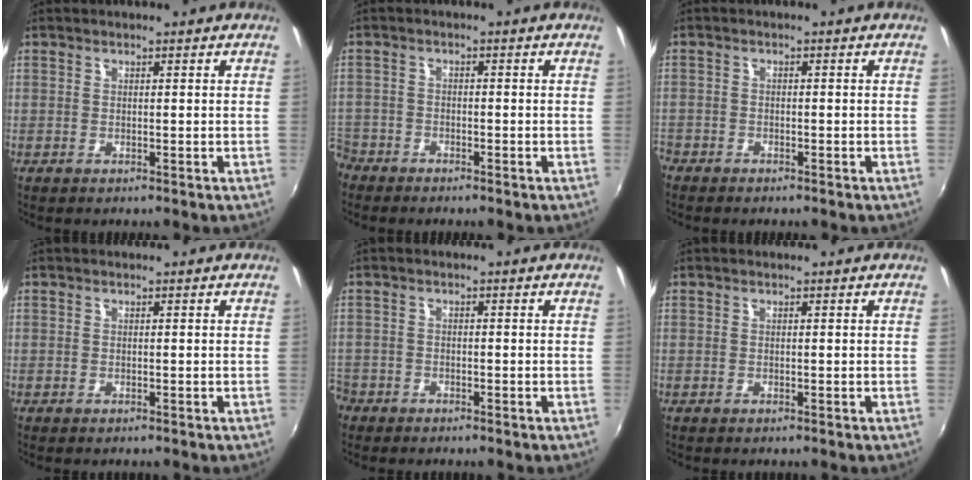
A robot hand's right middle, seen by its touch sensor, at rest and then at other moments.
{"total": 5.9, "force": [-4.4, 3.9, 1.1], "torque": [-0.056, -0.004, -0.087]}
{"total": 2.9, "force": [-2.4, 1.5, 0.5], "torque": [-0.029, -0.001, -0.046]}
{"total": 0.0}
{"total": 4.2, "force": [-3.0, 2.8, 0.8], "torque": [-0.039, 0.000, -0.060]}
{"total": 0.0}